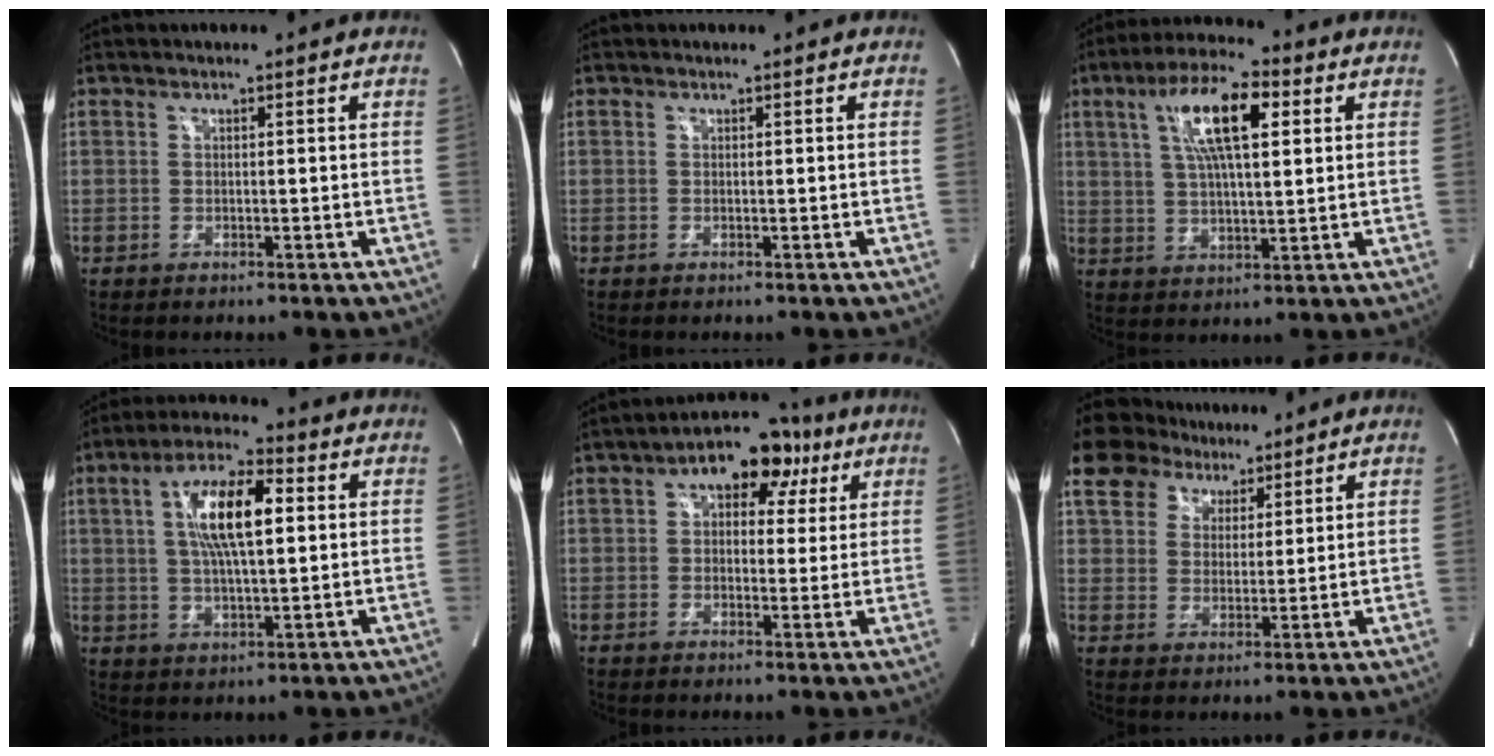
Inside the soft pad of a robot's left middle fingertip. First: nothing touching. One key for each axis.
{"total": 0.0}
{"total": 12.2, "fx": 4.3, "fy": 2.9, "fz": 11.0, "tx": -0.206, "ty": 0.022, "tz": 0.076}
{"total": 11.8, "fx": 2.6, "fy": 2.9, "fz": 11.1, "tx": -0.210, "ty": 0.019, "tz": 0.044}
{"total": 10.1, "fx": 4.4, "fy": 5.6, "fz": 7.2, "tx": -0.094, "ty": 0.039, "tz": 0.059}
{"total": 11.0, "fx": 7.9, "fy": 6.5, "fz": 4.0, "tx": -0.079, "ty": 0.041, "tz": 0.143}